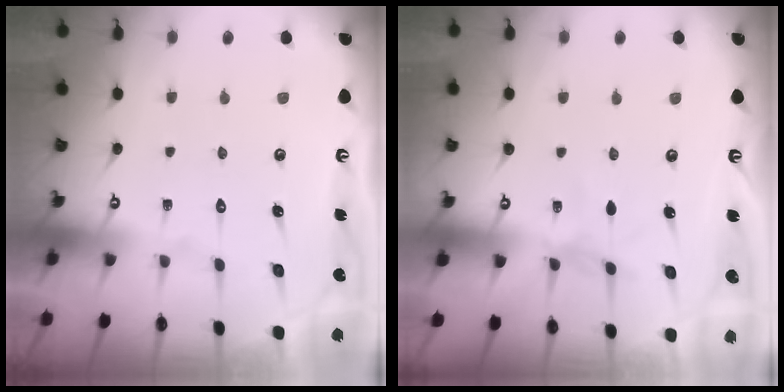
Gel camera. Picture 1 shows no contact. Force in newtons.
{"total": 3.0, "press": 2.9, "slide": 0.4}